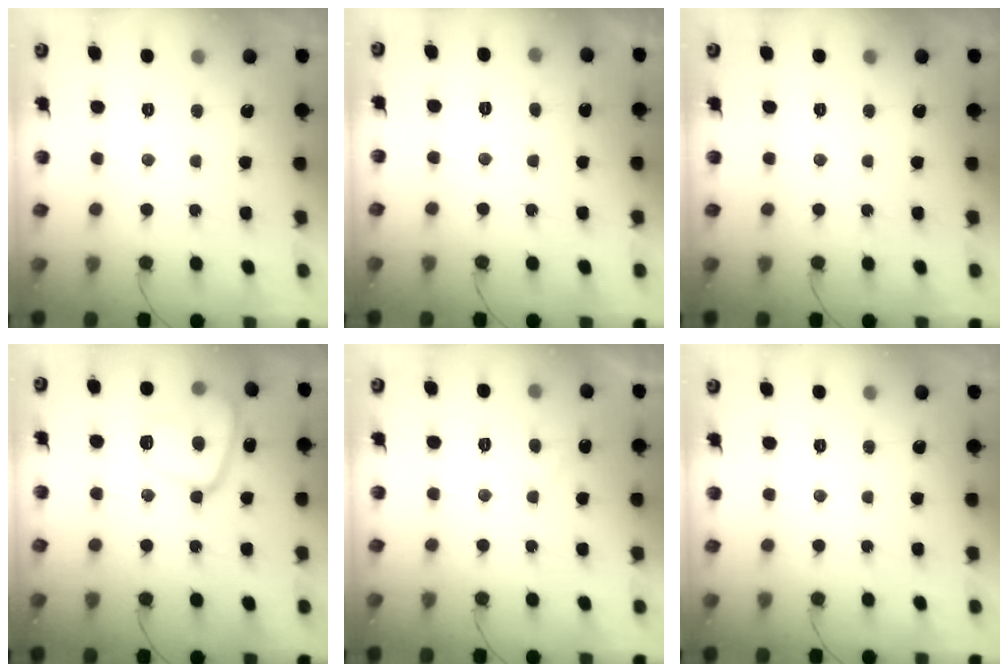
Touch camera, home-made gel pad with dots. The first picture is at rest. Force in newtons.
{"total": 1.7, "press": 1.6, "slide": 0.6}
{"total": 0.0}
{"total": 14.4, "press": 14.3, "slide": 1.3}
{"total": 2.8, "press": 2.7, "slide": 0.9}
{"total": 0.0}